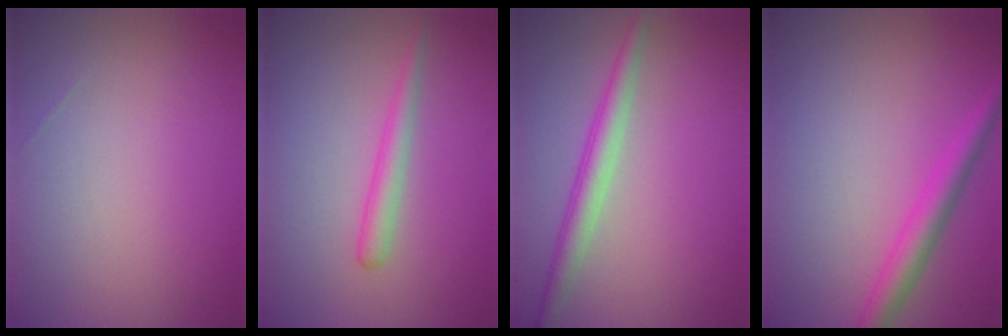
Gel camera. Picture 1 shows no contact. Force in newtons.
{"total": 1.8, "press": 1.8, "slide": 0.1}
{"total": 2.8, "press": 2.8, "slide": 0.1}
{"total": 2.8, "press": 2.7, "slide": 0.2}